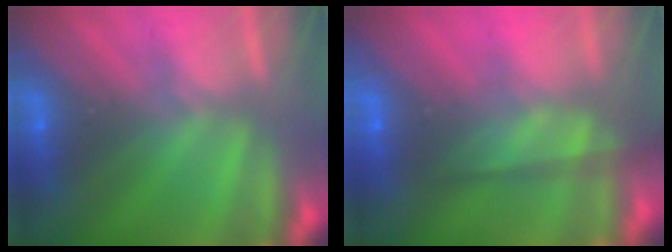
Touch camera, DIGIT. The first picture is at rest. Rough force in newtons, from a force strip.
{"total": 6.9}